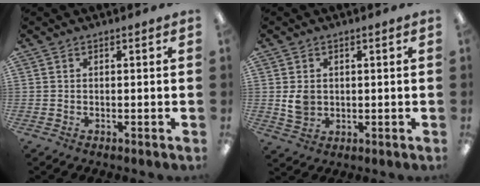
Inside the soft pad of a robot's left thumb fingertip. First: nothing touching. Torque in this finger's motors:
{"motor_torque": [0.62, 0.77, 0.67, -0.35, 0.05]}